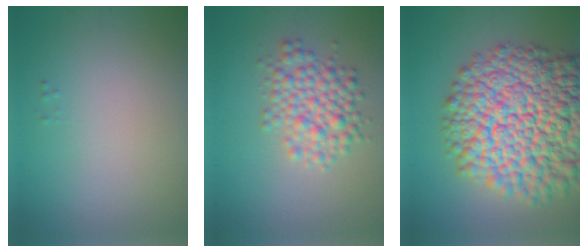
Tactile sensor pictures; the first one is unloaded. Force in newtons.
{"total": 4.4, "press": 4.3, "slide": 0.2}
{"total": 18.0, "press": 18.0, "slide": 0.8}